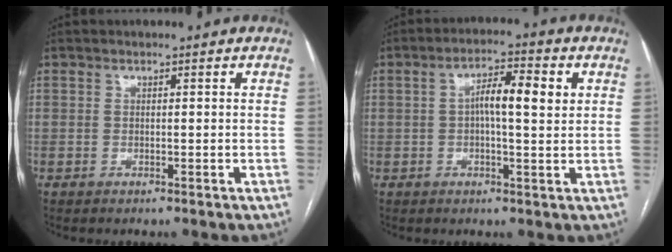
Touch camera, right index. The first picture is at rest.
{"total": 7.1, "force": [1.3, 1.5, 6.8], "torque": [-0.120, 0.019, 0.018]}